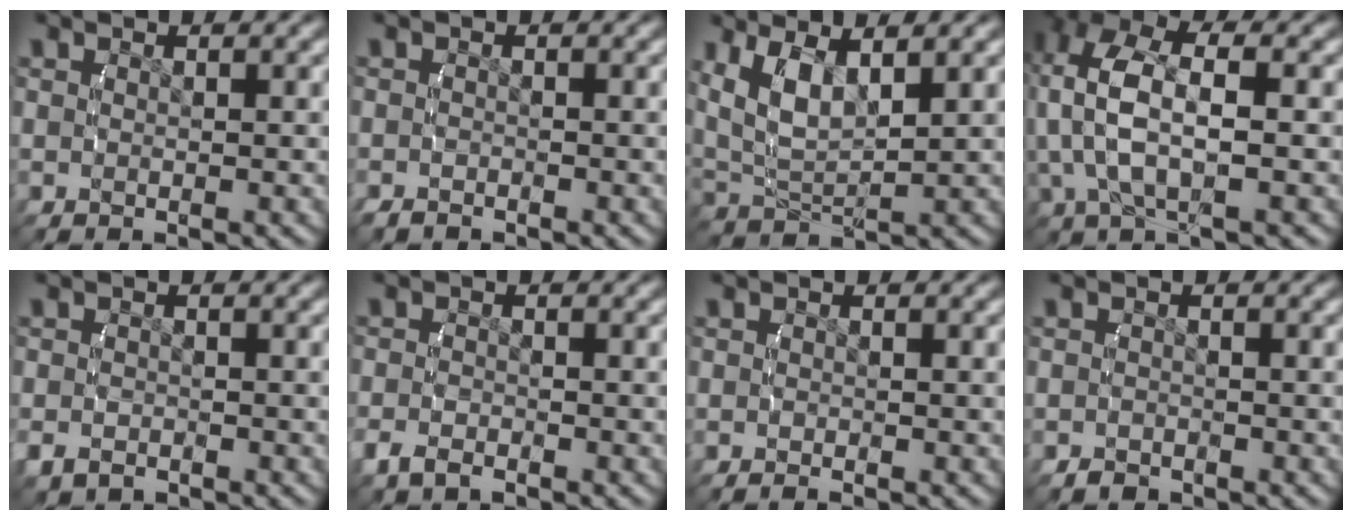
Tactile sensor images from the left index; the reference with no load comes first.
{"total": 0.9, "force": [-0.9, 0.1, -0.1], "torque": [-0.008, -0.007, -0.014]}
{"total": 6.0, "force": [1.8, 4.1, 4.1], "torque": [-0.110, -0.015, 0.041]}
{"total": 7.1, "force": [1.0, 3.8, 5.9], "torque": [-0.150, -0.010, 0.023]}
{"total": 1.6, "force": [-1.1, 1.0, 0.5], "torque": [-0.022, -0.012, -0.015]}
{"total": 1.8, "force": [-1.5, 0.9, 0.7], "torque": [-0.025, -0.008, -0.024]}
{"total": 0.6, "force": [-0.6, -0.3, 0.0], "torque": [-0.002, -0.003, -0.009]}
{"total": 0.9, "force": [-0.9, 0.0, -0.1], "torque": [-0.004, -0.006, -0.013]}